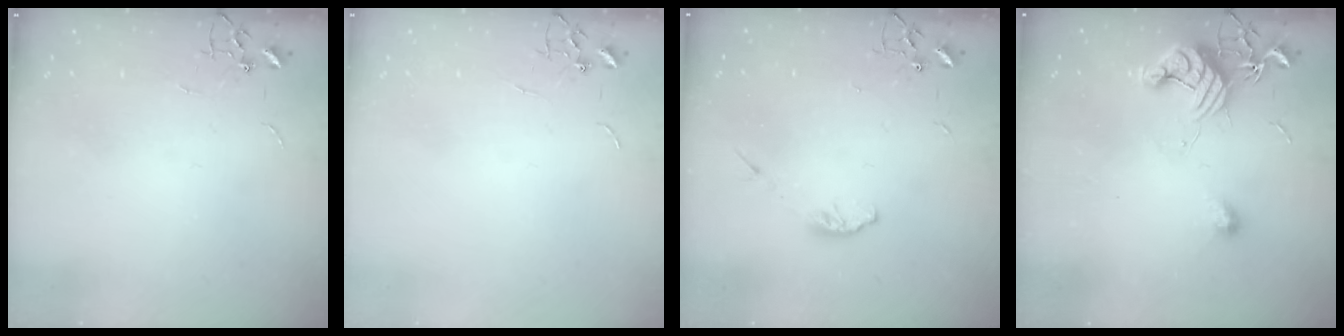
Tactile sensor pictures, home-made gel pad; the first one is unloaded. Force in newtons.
{"total": 0.0}
{"total": 4.3, "press": 4.1, "slide": 1.1}
{"total": 11.5, "press": 11.5, "slide": 0.5}